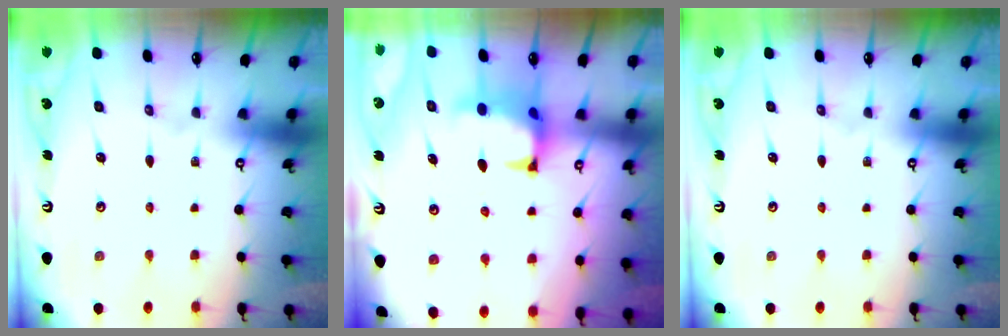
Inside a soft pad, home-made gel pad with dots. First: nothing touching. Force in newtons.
{"total": 1.0, "press": 0.1, "slide": 1.0}
{"total": 0.0}